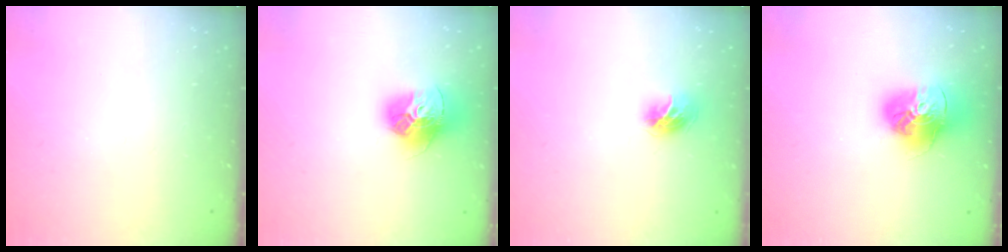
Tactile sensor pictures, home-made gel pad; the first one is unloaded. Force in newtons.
{"total": 15.5, "press": 15.4, "slide": 1.7}
{"total": 9.5, "press": 9.5, "slide": 0.4}
{"total": 15.6, "press": 15.5, "slide": 1.7}